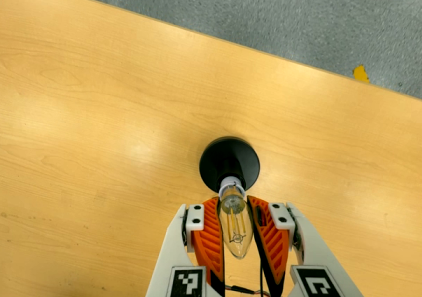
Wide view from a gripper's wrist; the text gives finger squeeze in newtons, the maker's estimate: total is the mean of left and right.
{"total": 17.1, "left": 15.8, "right": 18.5}